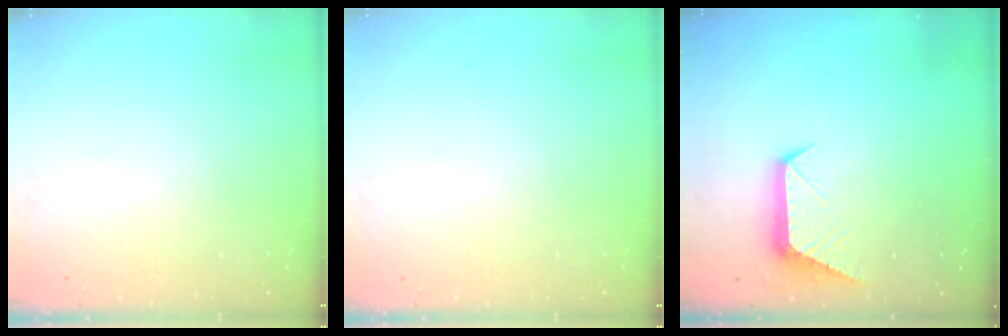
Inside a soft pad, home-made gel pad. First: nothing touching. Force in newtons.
{"total": 0.0}
{"total": 9.3, "press": 9.3, "slide": 0.5}